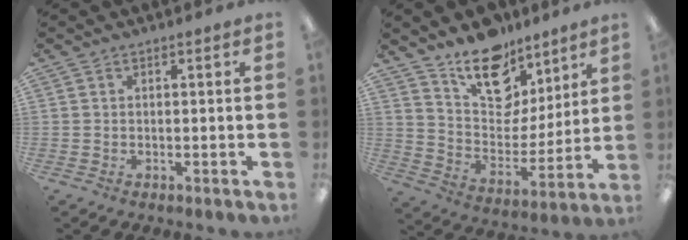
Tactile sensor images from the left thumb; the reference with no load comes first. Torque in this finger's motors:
{"motor_torque": [0.47, 0.32, 1.17, -1.60, 0.06]}